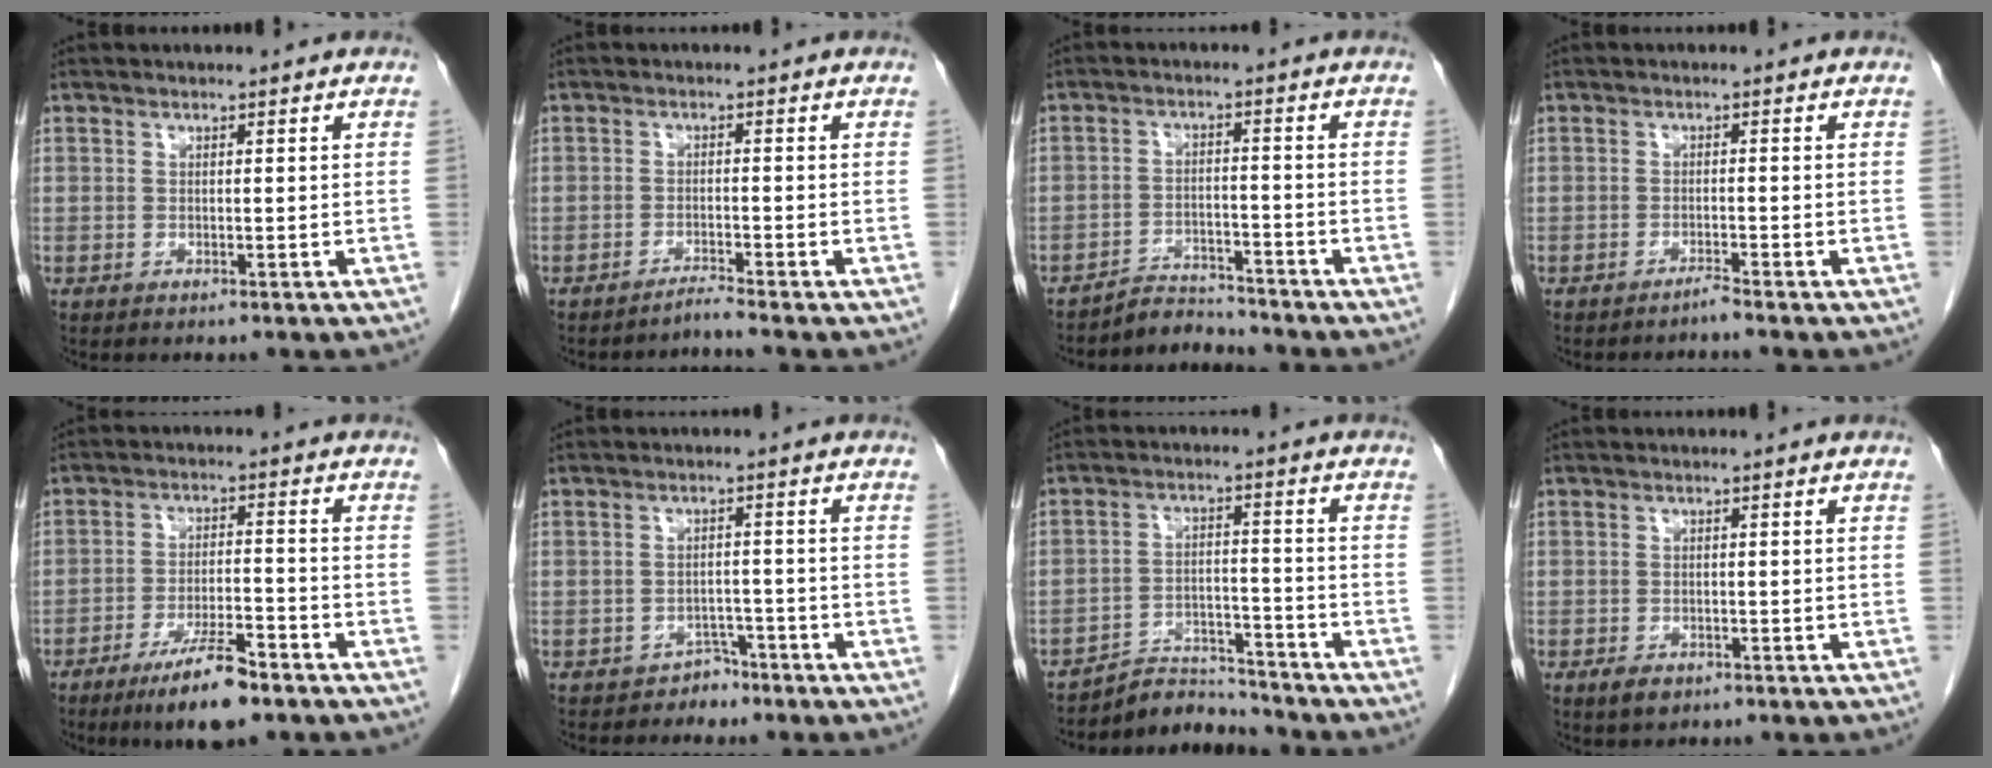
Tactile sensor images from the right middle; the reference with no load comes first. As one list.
[{"total": 1.9, "force": [-1.7, -0.9, -0.1], "torque": [0.007, -0.007, -0.028]}, {"total": 4.2, "force": [-4.1, 0.2, -1.0], "torque": [0.020, -0.001, -0.066]}, {"total": 1.2, "force": [-1.1, -0.3, 0.2], "torque": [0.000, 0.000, -0.018]}, {"total": 8.8, "force": [-6.1, 1.4, 6.2], "torque": [-0.111, -0.013, -0.102]}, {"total": 2.8, "force": [-2.2, 1.7, -0.1], "torque": [-0.001, 0.009, -0.030]}, {"total": 6.3, "force": [-6.2, 0.6, -1.0], "torque": [0.017, 0.016, -0.102]}, {"total": 2.3, "force": [-1.4, 1.3, 1.3], "torque": [-0.028, -0.001, -0.015]}]